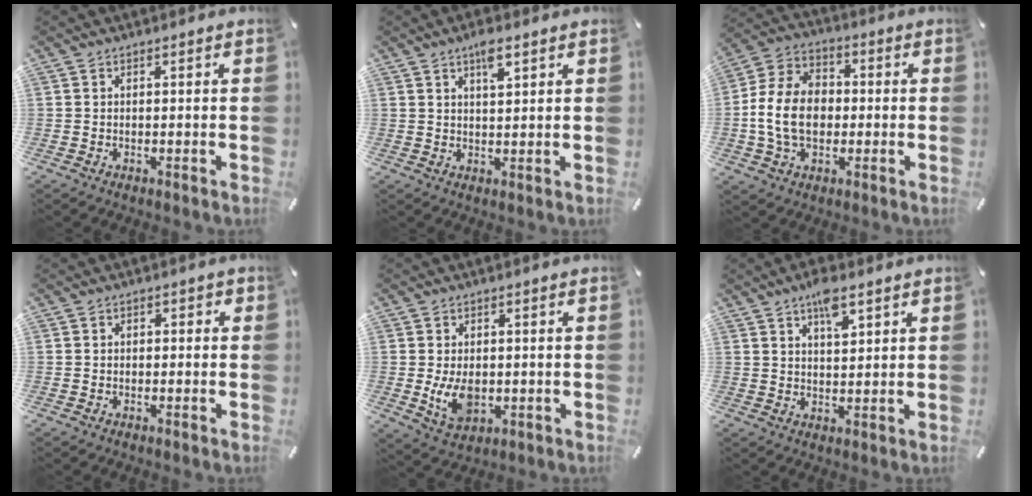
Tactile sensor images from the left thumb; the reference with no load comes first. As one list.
[{"total": 4.3, "force": [2.7, 1.3, 3.1], "torque": [-0.059, 0.000, 0.045]}, {"total": 13.0, "force": [-1.7, 9.7, 8.4], "torque": [-0.194, 0.014, -0.032]}, {"total": 1.4, "force": [-0.6, 1.1, 0.5], "torque": [-0.009, 0.007, -0.014]}, {"total": 7.4, "force": [-0.6, 5.0, 5.4], "torque": [-0.119, -0.003, -0.012]}, {"total": 6.4, "force": [4.0, 2.4, 4.3], "torque": [-0.071, -0.013, 0.067]}]